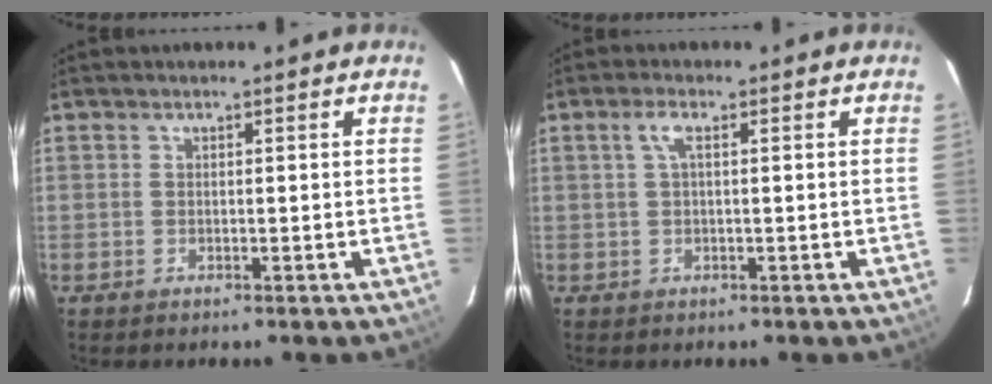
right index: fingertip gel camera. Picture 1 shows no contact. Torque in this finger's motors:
{"motor_torque": [0.31, -0.01, 0.21, 0.05]}